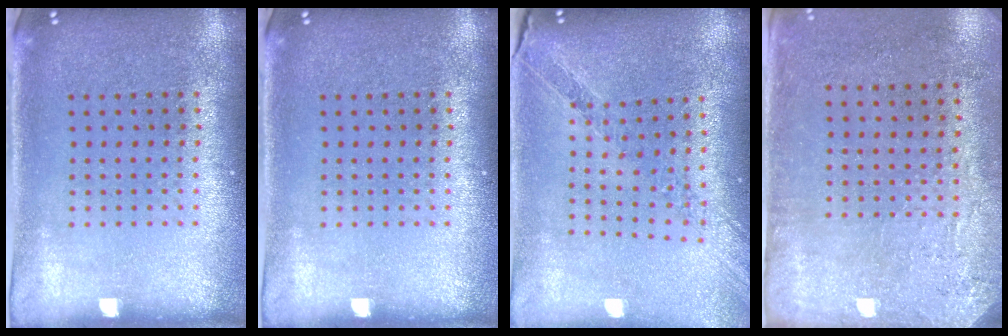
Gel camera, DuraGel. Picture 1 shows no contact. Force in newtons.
{"total": 0.0}
{"total": 1.1, "press": 1.1, "slide": 0.0}
{"total": 2.8, "press": 2.3, "slide": 1.6}